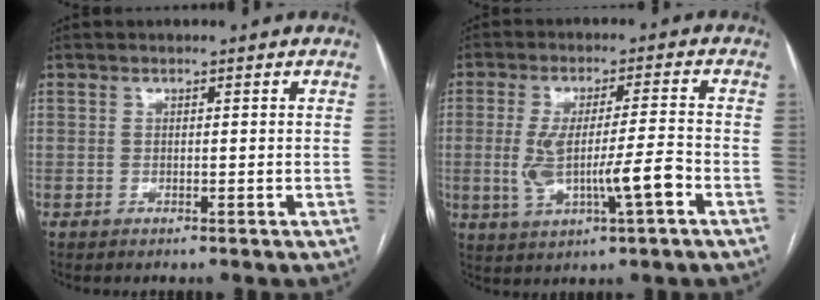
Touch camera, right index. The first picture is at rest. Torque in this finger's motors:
{"motor_torque": [1.00, 0.29, 0.34, 0.12]}